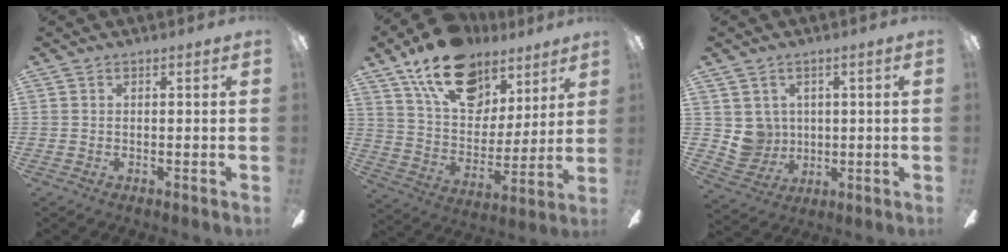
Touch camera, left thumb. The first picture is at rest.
{"total": 19.9, "force": [12.8, 11.5, 9.9], "torque": [-0.170, -0.066, 0.233]}
{"total": 6.5, "force": [2.3, 6.1, 0.6], "torque": [-0.029, -0.008, 0.050]}